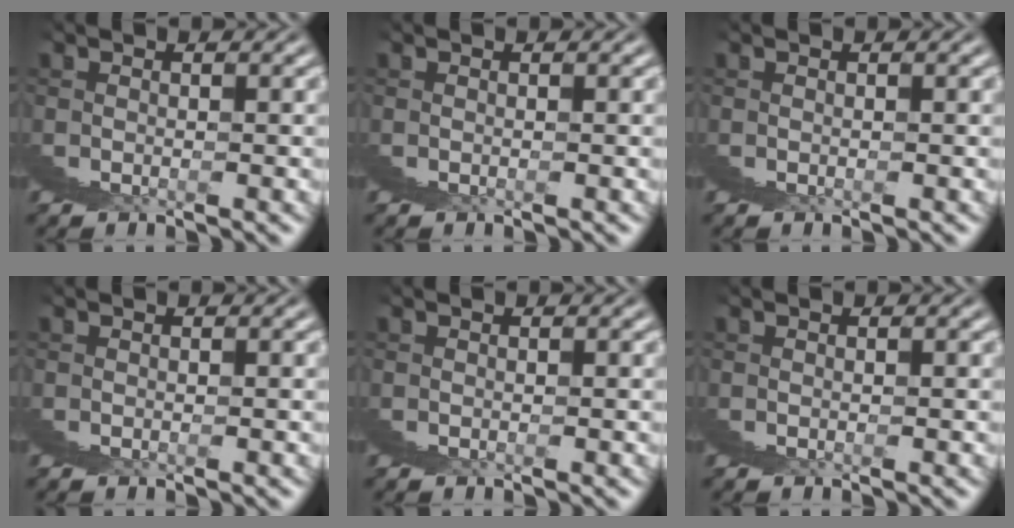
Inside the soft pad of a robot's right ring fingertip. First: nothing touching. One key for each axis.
{"total": 0.0}
{"total": 0.0}
{"total": 0.0}
{"total": 0.0}
{"total": 0.0}